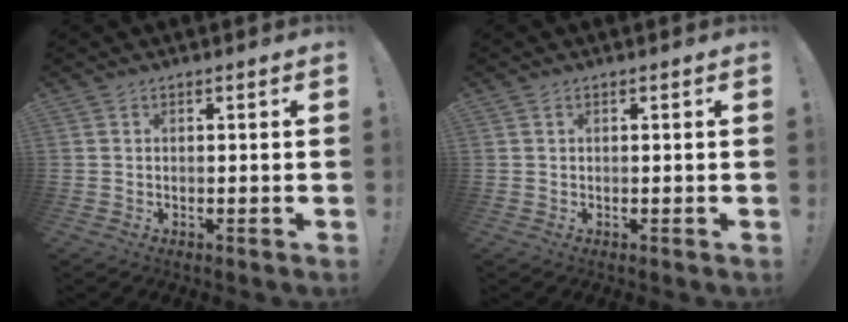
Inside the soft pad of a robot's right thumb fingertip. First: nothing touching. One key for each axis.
{"total": 0.0}